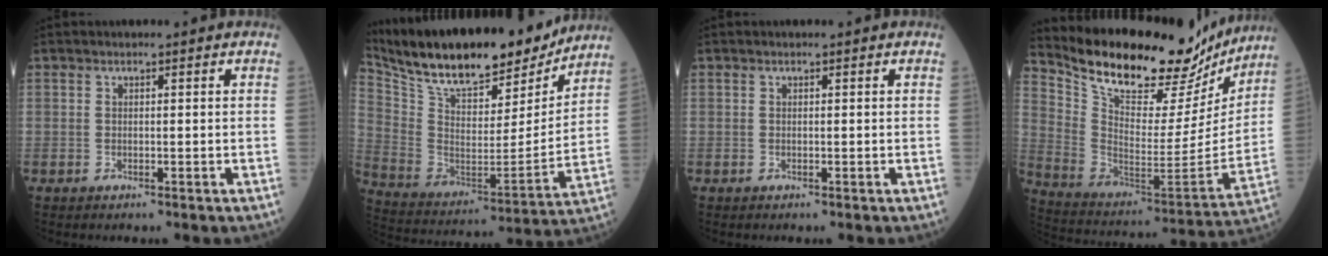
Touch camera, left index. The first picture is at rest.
{"total": 24.4, "force": [21.0, 6.4, 10.7], "torque": [-0.195, -0.007, 0.332]}
{"total": 0.0}
{"total": 25.4, "force": [21.6, 7.7, 10.9], "torque": [-0.181, -0.022, 0.323]}